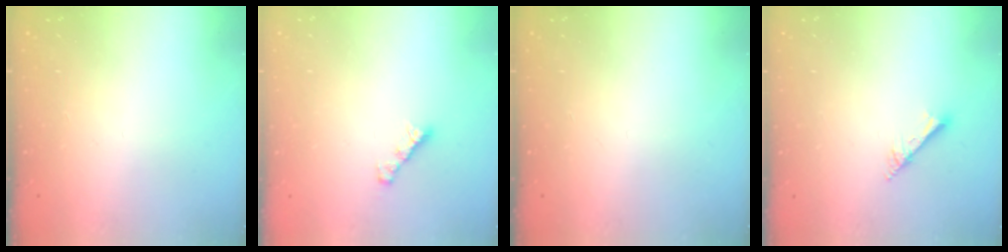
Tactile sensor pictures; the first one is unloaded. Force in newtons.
{"total": 3.5, "press": 3.5, "slide": 0.3}
{"total": 0.0}
{"total": 2.8, "press": 2.8, "slide": 0.2}